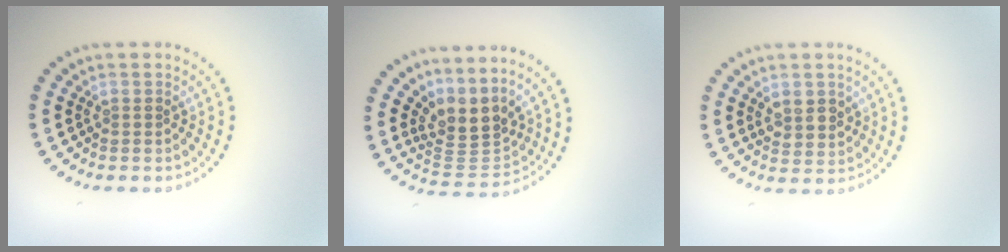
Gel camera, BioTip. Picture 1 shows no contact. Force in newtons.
{"total": 3.7, "press": 2.7, "slide": 2.5}
{"total": 2.2, "press": 2.0, "slide": 0.7}